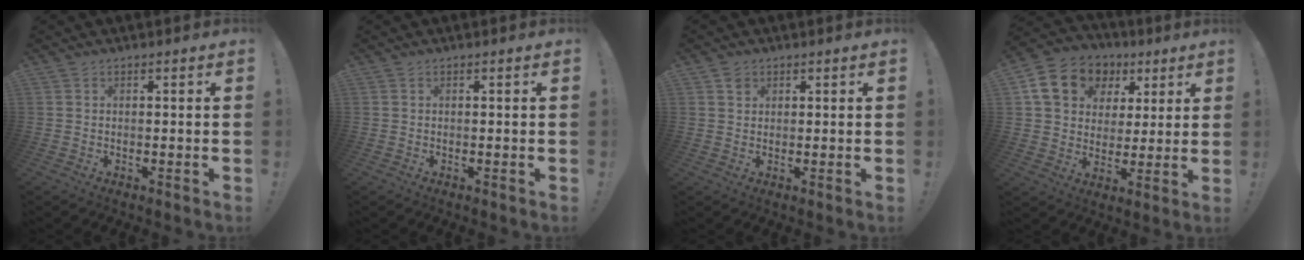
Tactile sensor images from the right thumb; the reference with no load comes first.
{"total": 0.0}
{"total": 1.7, "force": [1.0, 1.4, 0.3], "torque": [0.006, -0.005, 0.016]}
{"total": 15.2, "force": [6.4, 12.0, 6.8], "torque": [-0.097, -0.019, 0.131]}